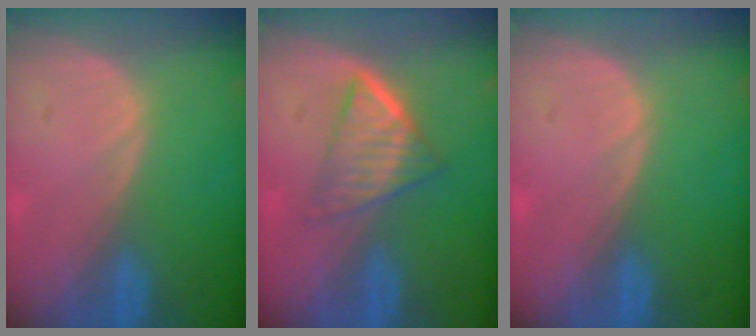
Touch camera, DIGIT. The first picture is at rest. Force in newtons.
{"total": 6.6, "press": 5.5, "slide": 3.6}
{"total": 0.0}